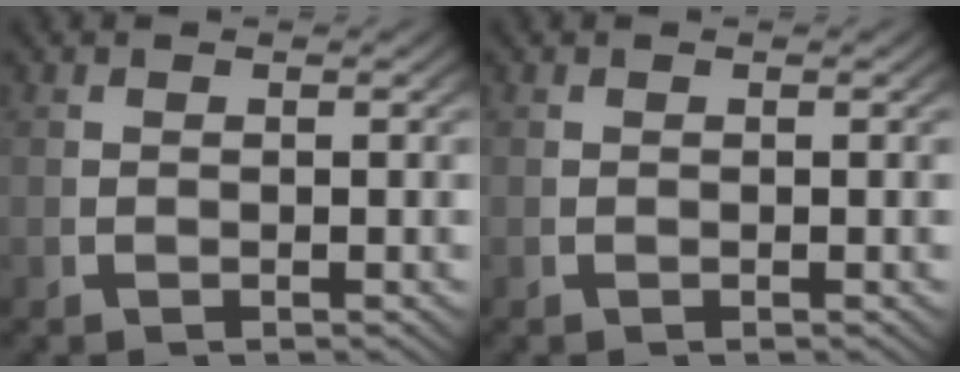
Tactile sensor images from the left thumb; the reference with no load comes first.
{"total": 0.0}